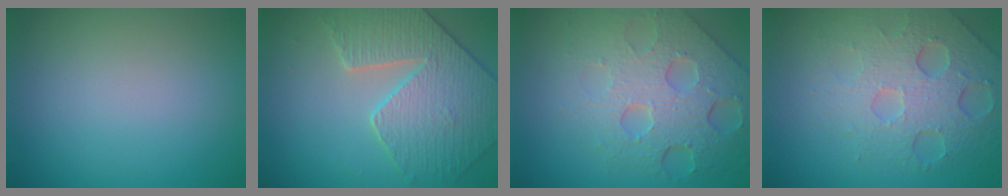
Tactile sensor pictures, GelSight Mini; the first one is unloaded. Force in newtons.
{"total": 4.8, "press": 4.7, "slide": 0.8}
{"total": 7.9, "press": 5.4, "slide": 5.8}
{"total": 6.3, "press": 4.7, "slide": 4.3}